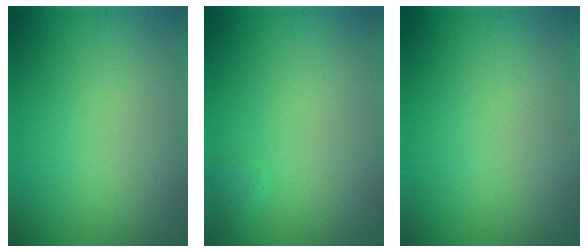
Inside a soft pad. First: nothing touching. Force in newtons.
{"total": 0.6, "press": 0.6, "slide": 0.1}
{"total": 0.0}